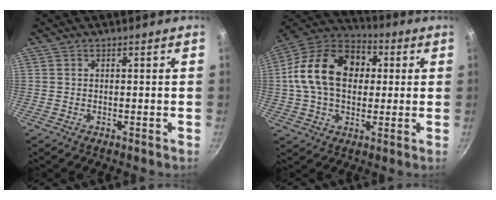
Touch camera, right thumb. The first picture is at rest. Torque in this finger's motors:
{"motor_torque": [-0.52, 1.33, 1.42, -0.43, 0.27]}